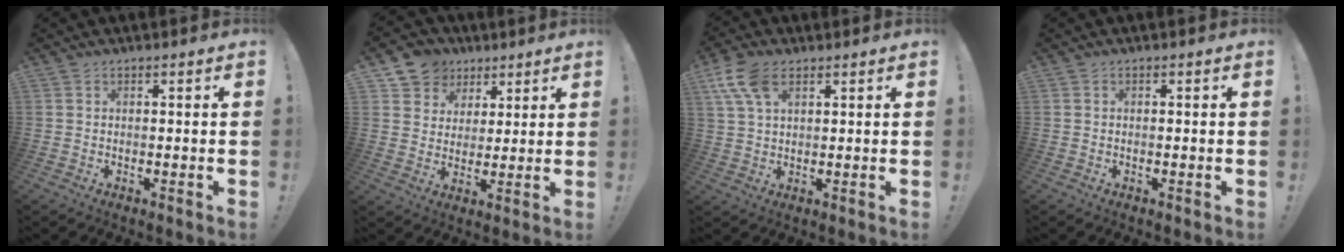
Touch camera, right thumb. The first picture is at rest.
{"total": 8.4, "force": [4.0, 7.3, 1.0], "torque": [-0.014, -0.027, 0.083]}
{"total": 9.7, "force": [4.8, 5.0, 6.7], "torque": [-0.128, -0.005, 0.093]}
{"total": 0.0}